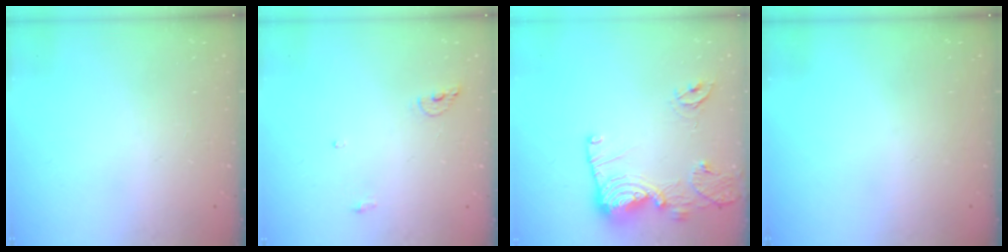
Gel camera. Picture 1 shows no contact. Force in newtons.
{"total": 6.3, "press": 6.3, "slide": 0.3}
{"total": 14.3, "press": 14.2, "slide": 1.4}
{"total": 0.0}